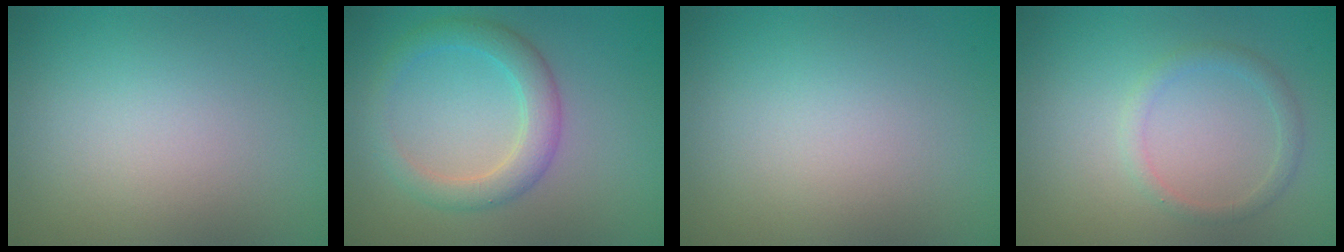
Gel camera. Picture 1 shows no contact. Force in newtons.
{"total": 3.4, "press": 3.4, "slide": 0.1}
{"total": 0.0}
{"total": 1.4, "press": 1.4, "slide": 0.1}